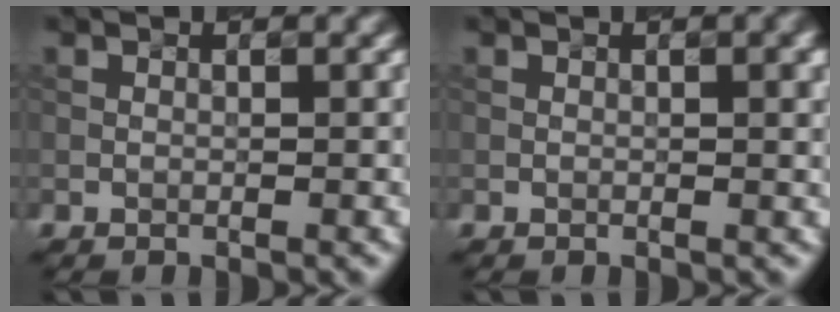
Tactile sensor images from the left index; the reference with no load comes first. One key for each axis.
{"total": 2.2, "fx": 0.6, "fy": 0.7, "fz": 2.1, "tx": -0.018, "ty": 0.005, "tz": 0.007}